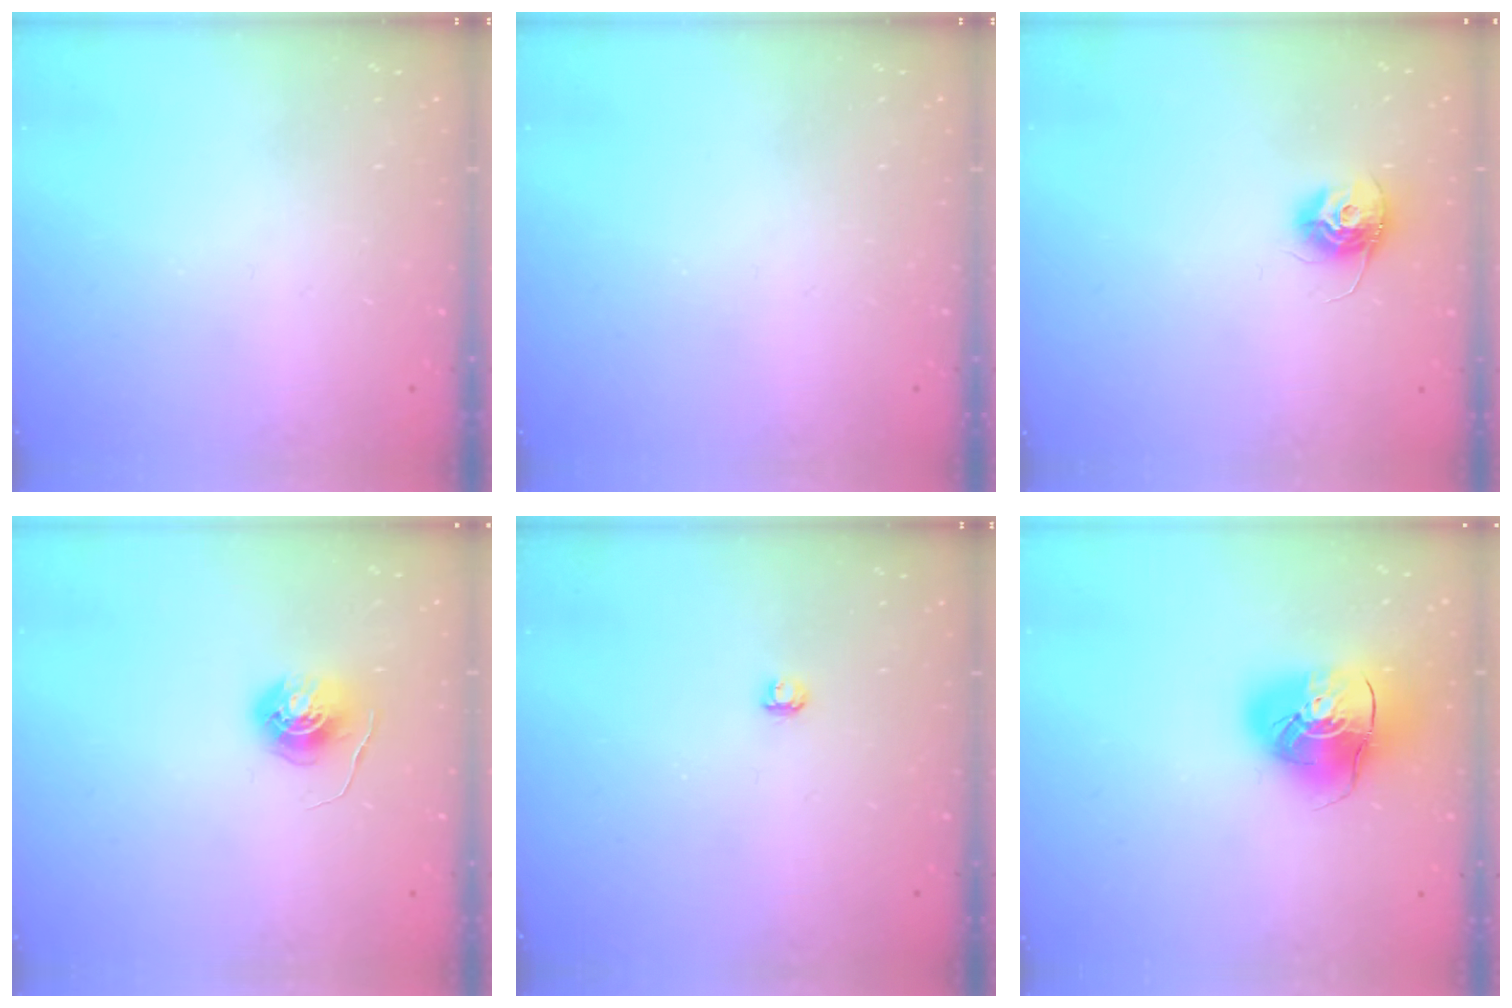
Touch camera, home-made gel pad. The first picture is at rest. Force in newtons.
{"total": 0.0}
{"total": 10.8, "press": 10.7, "slide": 0.6}
{"total": 5.5, "press": 5.5, "slide": 0.3}
{"total": 2.9, "press": 2.9, "slide": 0.3}
{"total": 13.4, "press": 13.3, "slide": 2.0}